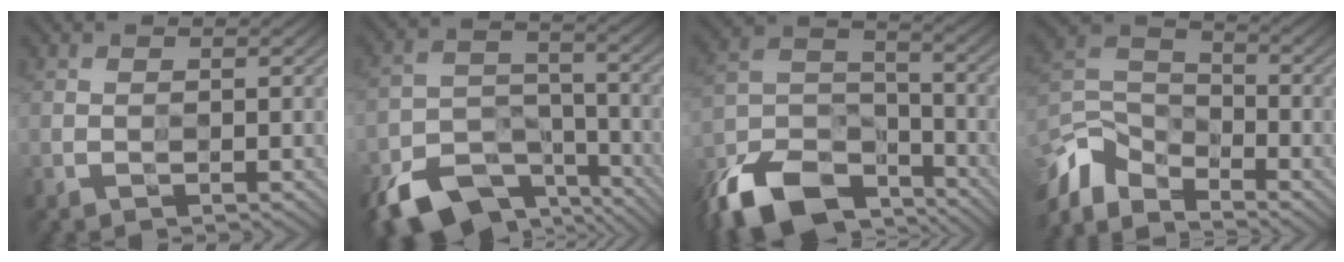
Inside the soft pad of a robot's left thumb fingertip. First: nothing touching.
{"total": 9.5, "force": [-7.5, 5.2, 3.0], "torque": [-0.061, -0.015, -0.135]}
{"total": 12.9, "force": [-10.4, 6.1, 4.8], "torque": [-0.121, -0.012, -0.203]}
{"total": 9.2, "force": [-6.8, 4.9, 3.7], "torque": [-0.090, -0.006, -0.149]}